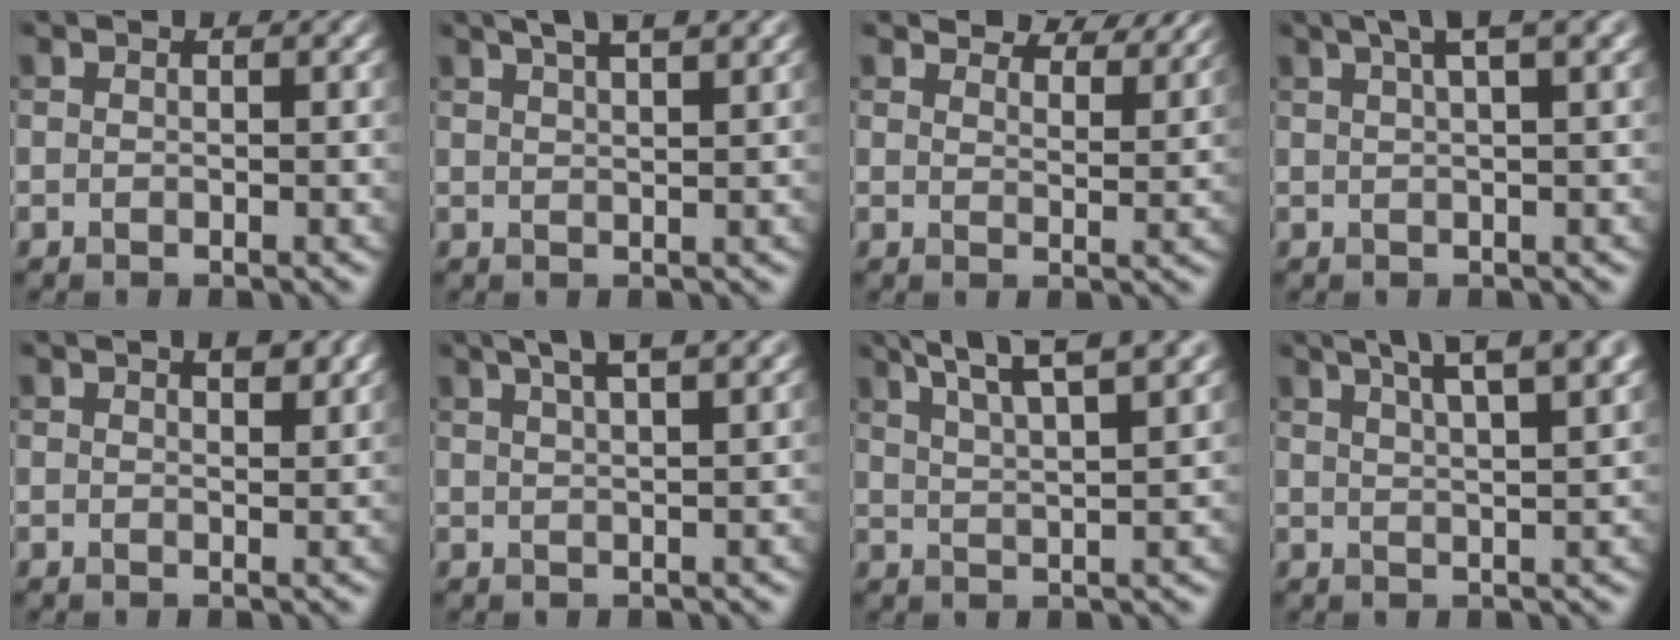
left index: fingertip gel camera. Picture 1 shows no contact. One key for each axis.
{"total": 6.3, "fx": 4.0, "fy": 2.2, "fz": 4.4, "tx": -0.032, "ty": 0.029, "tz": 0.029}
{"total": 6.6, "fx": 6.1, "fy": 1.5, "fz": 2.1, "tx": -0.040, "ty": 0.002, "tz": 0.076}
{"total": 5.0, "fx": 3.0, "fy": 1.0, "fz": 3.9, "tx": -0.049, "ty": 0.018, "tz": 0.040}
{"total": 2.1, "fx": 1.3, "fy": 0.7, "fz": 1.5, "tx": -0.018, "ty": 0.000, "tz": 0.022}
{"total": 6.4, "fx": 4.0, "fy": 2.0, "fz": 4.6, "tx": -0.046, "ty": 0.030, "tz": 0.033}
{"total": 10.1, "fx": 6.8, "fy": 2.9, "fz": 6.9, "tx": -0.085, "ty": 0.033, "tz": 0.068}
{"total": 9.5, "fx": 5.9, "fy": 3.1, "fz": 6.8, "tx": -0.075, "ty": 0.040, "tz": 0.055}